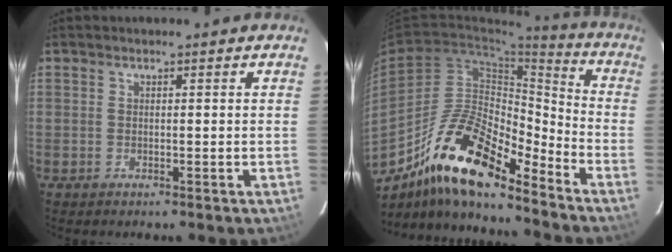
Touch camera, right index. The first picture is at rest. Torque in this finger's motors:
{"motor_torque": [0.34, -0.60, 0.84, 0.10]}